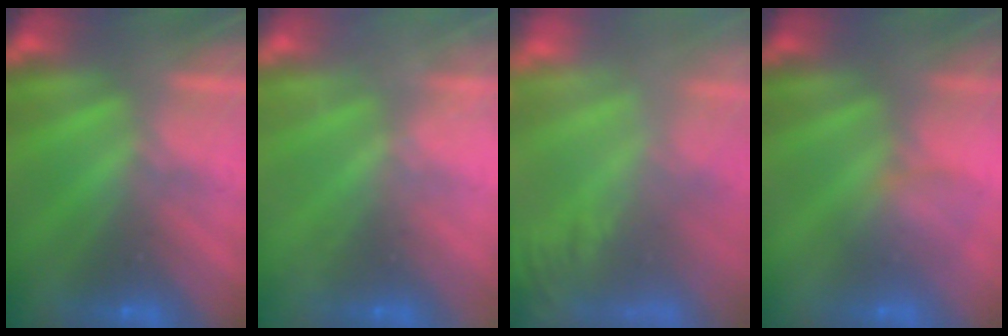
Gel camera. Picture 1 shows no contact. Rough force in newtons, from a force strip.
{"total": 2.3}
{"total": 7.1}
{"total": 3.0}